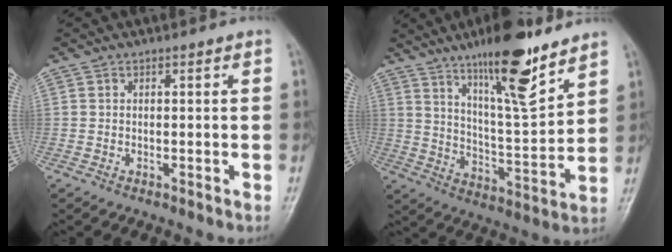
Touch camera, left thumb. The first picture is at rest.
{"total": 16.4, "force": [11.2, 3.6, 11.5], "torque": [-0.168, -0.068, 0.192]}